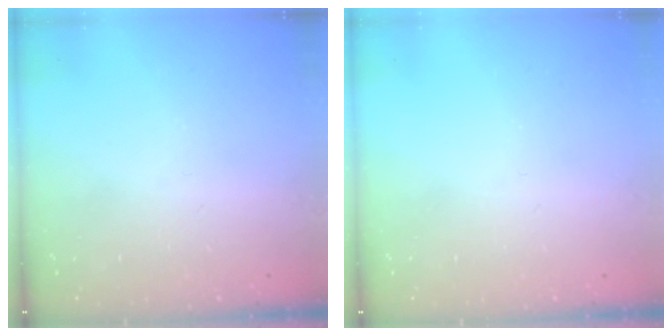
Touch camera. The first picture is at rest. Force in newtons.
{"total": 0.0}